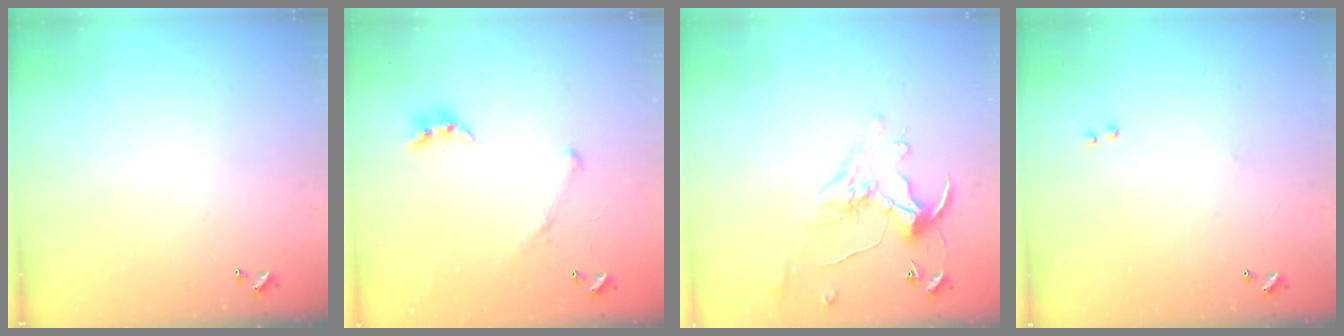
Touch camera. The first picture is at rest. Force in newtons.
{"total": 2.3, "press": 2.3, "slide": 0.5}
{"total": 1.1, "press": 0.6, "slide": 0.9}
{"total": 2.3, "press": 2.2, "slide": 0.8}